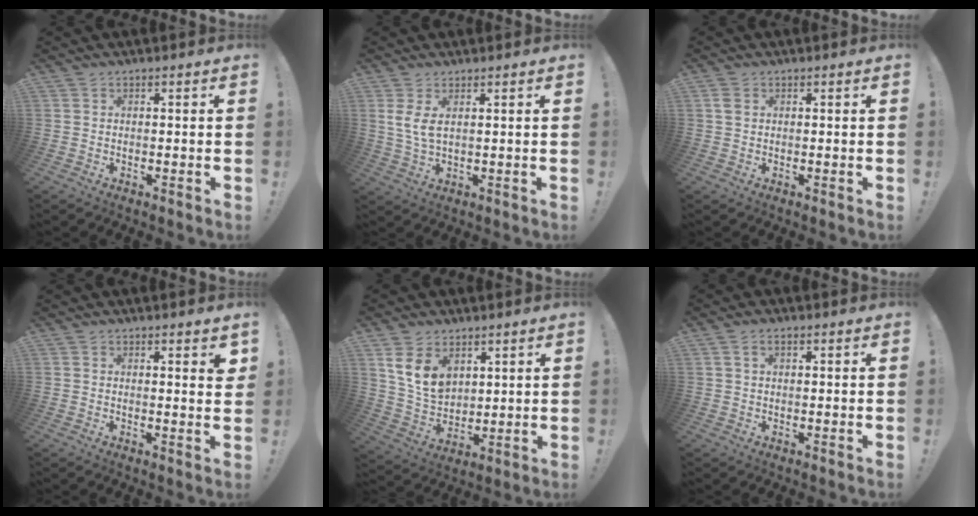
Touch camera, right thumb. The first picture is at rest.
{"total": 5.2, "force": [2.1, 2.0, 4.3], "torque": [-0.082, -0.006, 0.036]}
{"total": 1.9, "force": [0.8, 1.4, 1.0], "torque": [-0.017, 0.002, 0.013]}
{"total": 2.3, "force": [1.6, 0.4, 1.6], "torque": [-0.008, -0.014, 0.022]}
{"total": 11.0, "force": [5.5, 7.6, 5.9], "torque": [-0.113, -0.024, 0.111]}
{"total": 2.8, "force": [1.2, 1.5, 2.0], "torque": [-0.040, 0.006, 0.023]}